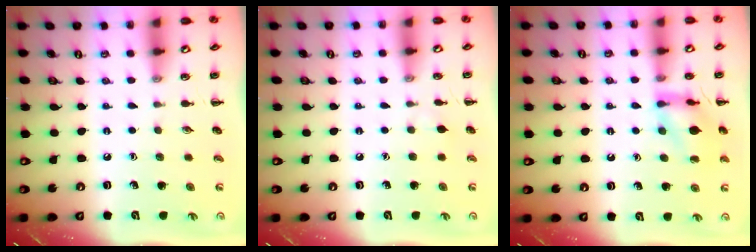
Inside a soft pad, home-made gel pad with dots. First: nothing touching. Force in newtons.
{"total": 3.3, "press": 3.0, "slide": 1.4}
{"total": 11.5, "press": 11.5, "slide": 0.4}